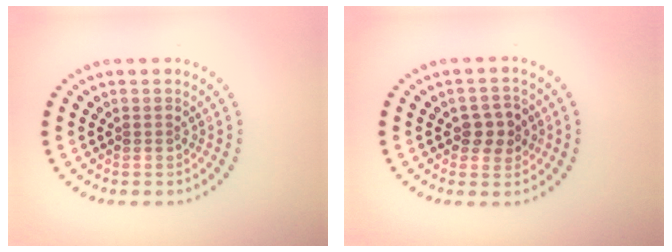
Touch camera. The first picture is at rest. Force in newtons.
{"total": 2.6, "press": 2.5, "slide": 0.7}